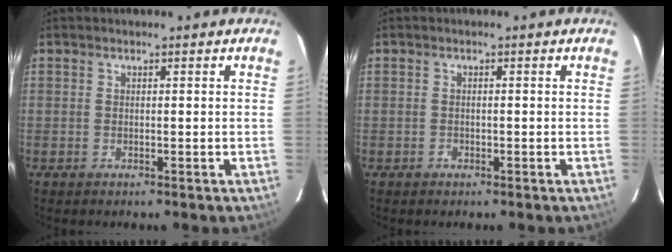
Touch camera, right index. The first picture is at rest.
{"total": 0.7, "force": [-0.5, 0.5, 0.0], "torque": [0.000, 0.003, -0.007]}